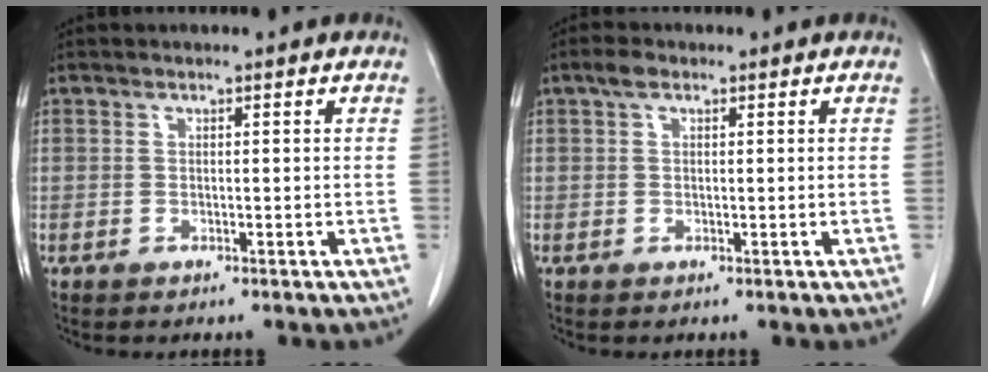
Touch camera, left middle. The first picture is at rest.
{"total": 1.7, "force": [0.9, 0.9, 1.1], "torque": [-0.024, 0.014, 0.017]}